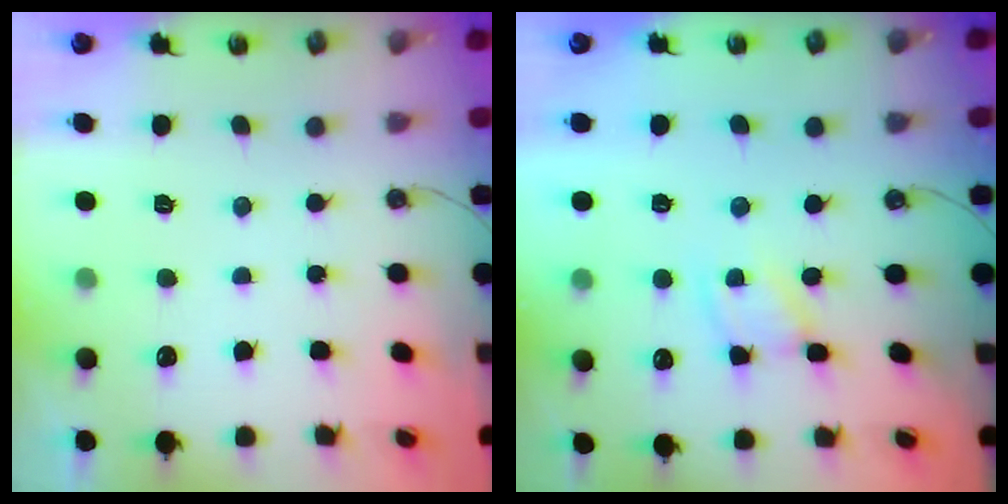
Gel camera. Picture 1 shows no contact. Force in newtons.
{"total": 2.4, "press": 2.4, "slide": 0.1}